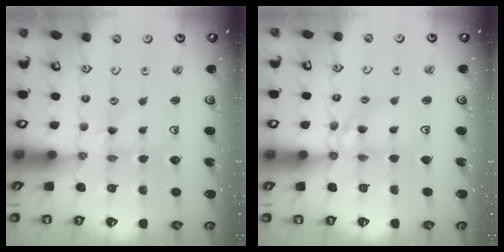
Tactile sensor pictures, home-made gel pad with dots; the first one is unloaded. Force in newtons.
{"total": 8.9, "press": 8.8, "slide": 0.7}